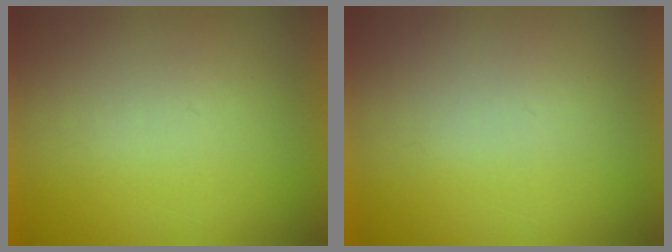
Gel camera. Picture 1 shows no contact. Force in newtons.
{"total": 2.0}